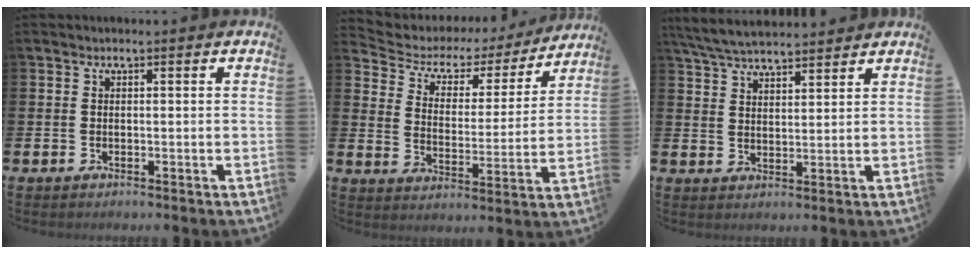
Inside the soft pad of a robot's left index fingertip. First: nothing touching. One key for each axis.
{"total": 5.1, "fx": 4.2, "fy": 2.7, "fz": 1.3, "tx": -0.053, "ty": -0.031, "tz": 0.063}
{"total": 5.5, "fx": 5.3, "fy": 0.8, "fz": 1.2, "tx": -0.043, "ty": -0.021, "tz": 0.097}